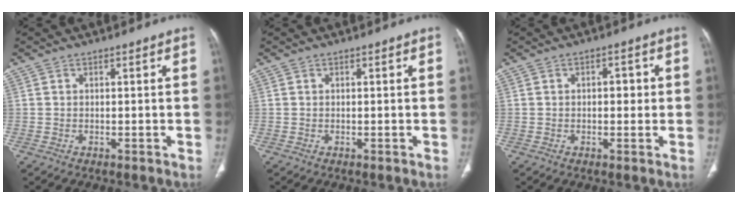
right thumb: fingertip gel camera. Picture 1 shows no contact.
{"total": 0.0}
{"total": 3.3, "force": [0.3, 1.9, 2.7], "torque": [-0.027, 0.004, 0.003]}